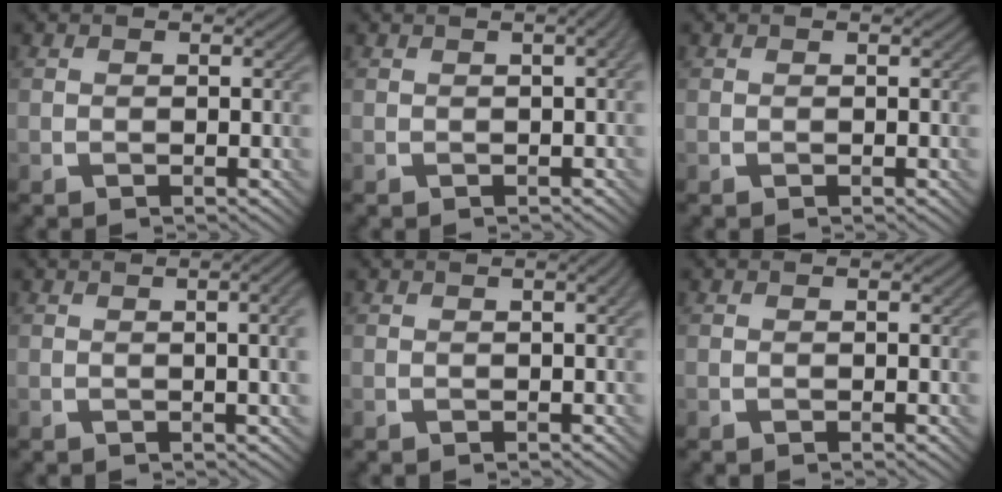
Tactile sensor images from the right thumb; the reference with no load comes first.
{"total": 2.3, "force": [0.4, 0.5, 2.2], "torque": [-0.025, 0.009, 0.001]}
{"total": 0.0}
{"total": 4.5, "force": [0.3, 1.0, 4.4], "torque": [-0.055, 0.014, 0.003]}
{"total": 1.3, "force": [0.4, 0.1, 1.2], "torque": [-0.018, 0.006, 0.002]}
{"total": 0.0}